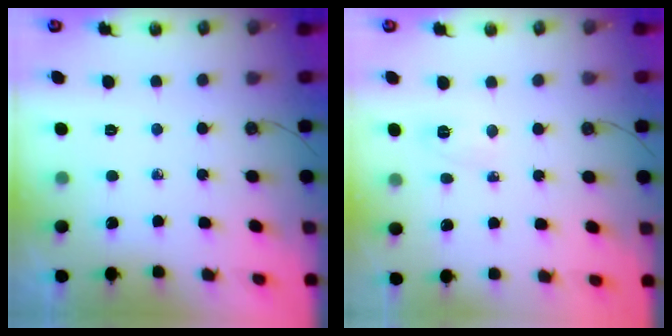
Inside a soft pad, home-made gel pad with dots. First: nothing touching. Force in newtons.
{"total": 4.1, "press": 4.0, "slide": 0.6}